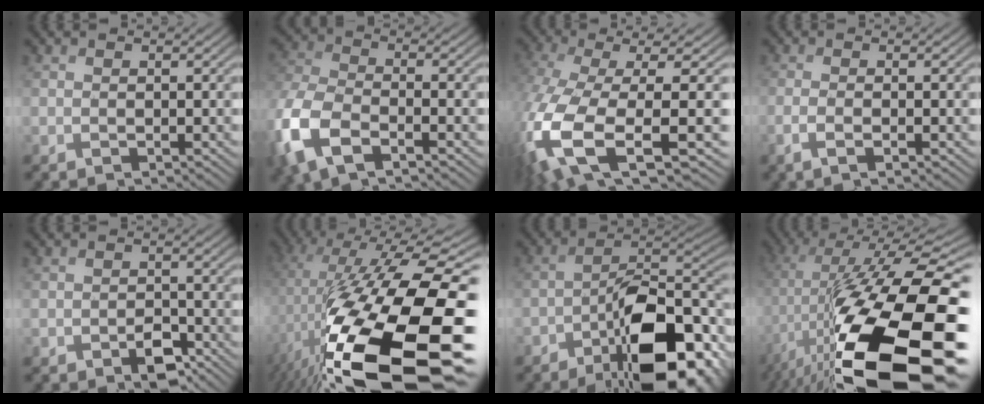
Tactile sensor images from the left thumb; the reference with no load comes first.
{"total": 10.0, "force": [-4.7, 4.8, 7.5], "torque": [-0.196, -0.018, -0.103]}
{"total": 14.5, "force": [-3.8, 5.0, 13.1], "torque": [-0.330, -0.033, -0.043]}
{"total": 2.5, "force": [-0.9, 0.1, 2.3], "torque": [-0.049, 0.004, -0.022]}
{"total": 3.2, "force": [-2.0, 1.8, 1.8], "torque": [-0.031, -0.005, -0.033]}
{"total": 22.4, "force": [-7.6, 9.5, 18.8], "torque": [-0.364, -0.025, -0.122]}
{"total": 16.2, "force": [-8.0, 7.6, 11.8], "torque": [-0.170, -0.017, -0.132]}
{"total": 22.2, "force": [-9.5, 8.6, 18.1], "torque": [-0.339, -0.018, -0.145]}